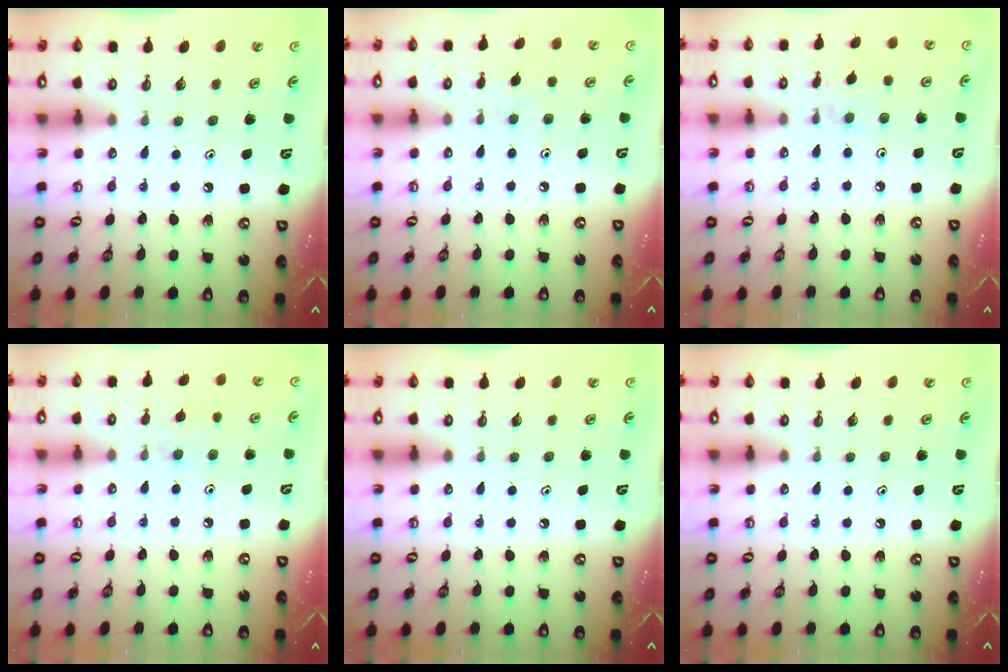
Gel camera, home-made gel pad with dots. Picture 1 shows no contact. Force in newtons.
{"total": 5.3, "press": 5.2, "slide": 0.9}
{"total": 2.0, "press": 2.0, "slide": 0.4}
{"total": 6.3, "press": 6.3, "slide": 0.8}
{"total": 0.0}
{"total": 0.0}